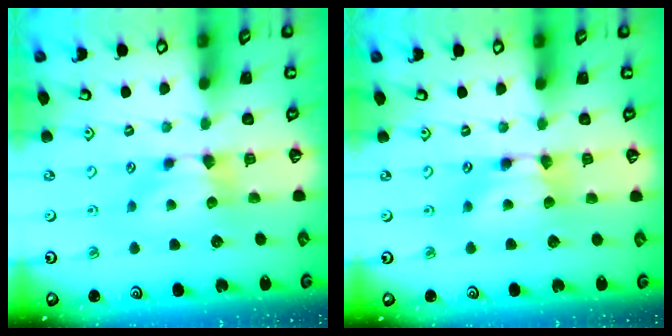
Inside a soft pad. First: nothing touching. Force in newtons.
{"total": 2.0, "press": 2.0, "slide": 0.1}